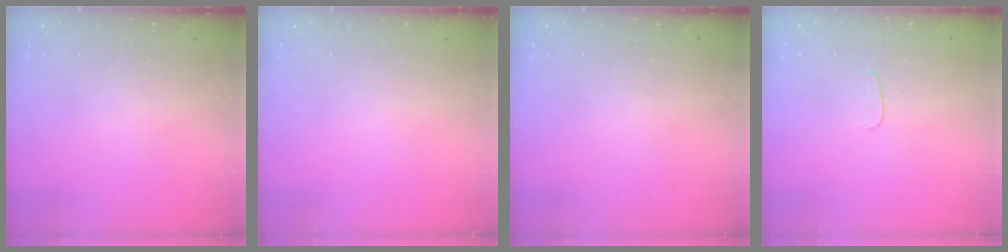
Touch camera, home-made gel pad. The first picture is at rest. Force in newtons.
{"total": 0.0}
{"total": 0.0}
{"total": 3.5, "press": 3.4, "slide": 0.4}